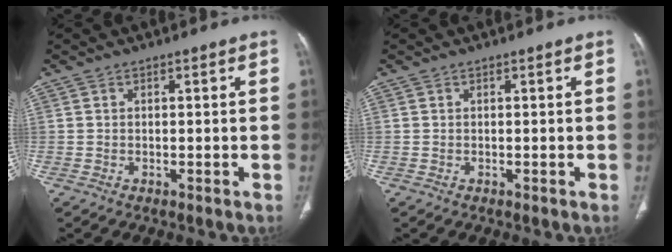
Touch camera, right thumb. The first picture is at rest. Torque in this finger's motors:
{"motor_torque": [0.00, 0.00, 0.05, 0.06, 0.01]}